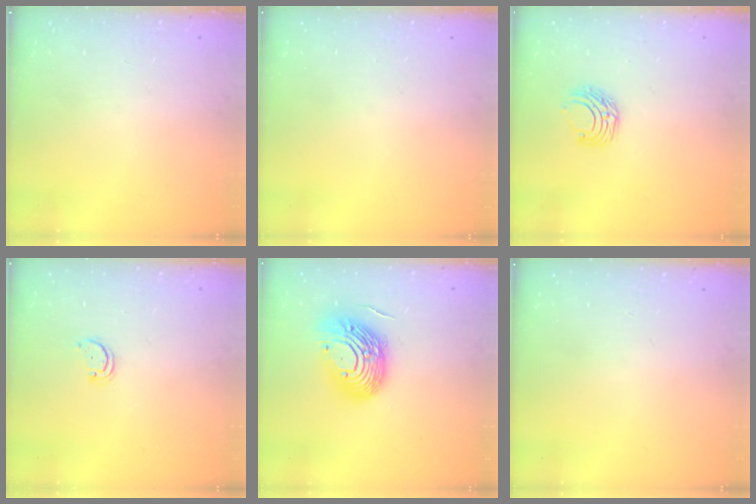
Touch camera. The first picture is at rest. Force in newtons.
{"total": 0.0}
{"total": 6.7, "press": 6.7, "slide": 0.7}
{"total": 2.2, "press": 2.1, "slide": 0.4}
{"total": 16.3, "press": 16.2, "slide": 2.1}
{"total": 0.0}